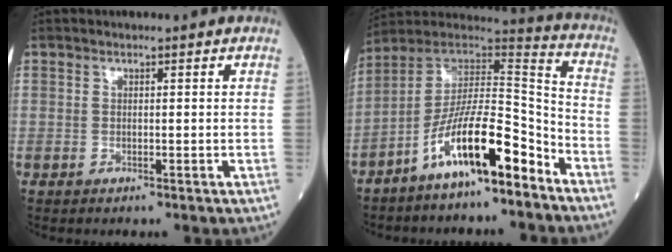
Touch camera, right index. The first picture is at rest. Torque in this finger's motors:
{"motor_torque": [1.52, -0.62, 1.06, 0.21]}